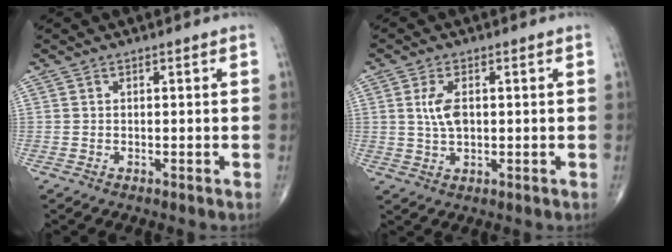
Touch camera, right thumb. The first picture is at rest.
{"total": 4.6, "force": [0.7, 2.3, 3.9], "torque": [-0.078, -0.002, 0.015]}